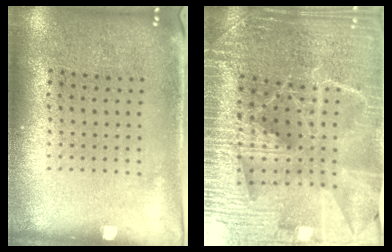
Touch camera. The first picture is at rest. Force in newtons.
{"total": 4.8, "press": 4.5, "slide": 1.7}